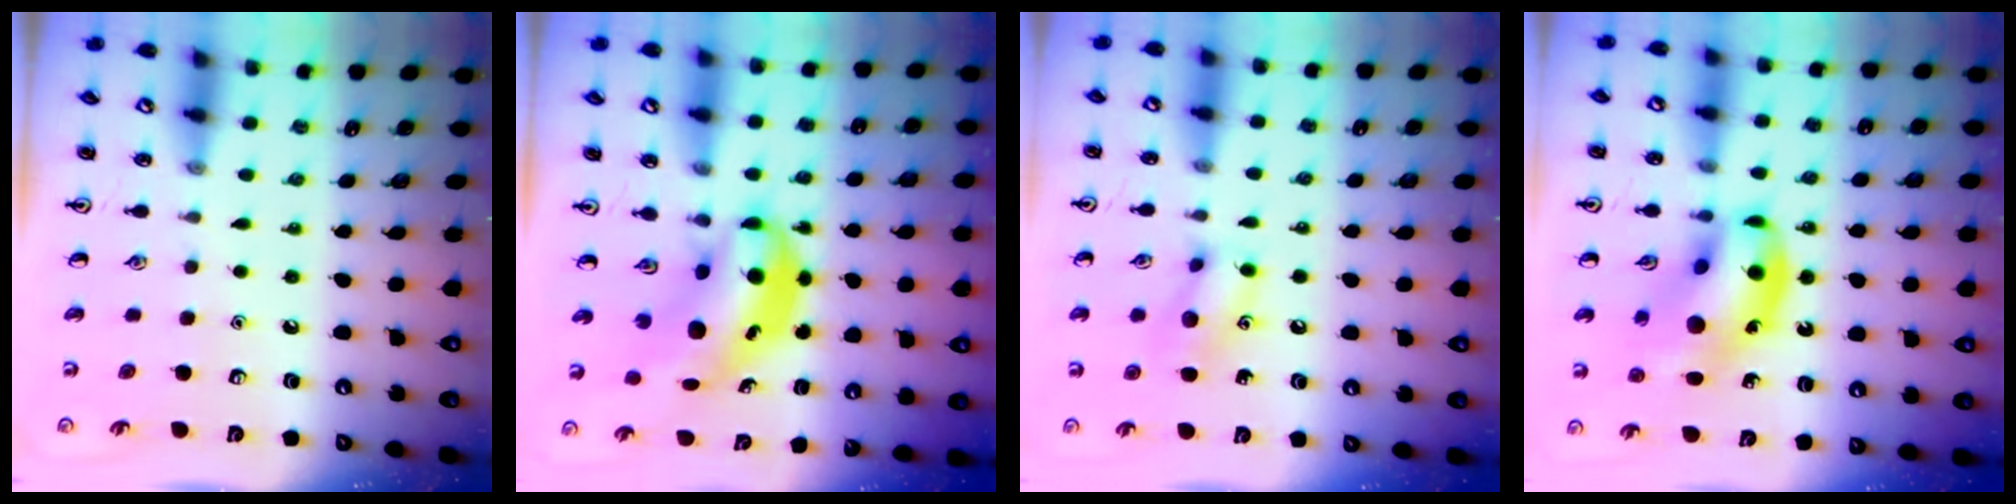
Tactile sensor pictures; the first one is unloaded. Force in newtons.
{"total": 6.3, "press": 6.1, "slide": 1.6}
{"total": 9.6, "press": 9.6, "slide": 1.1}
{"total": 16.6, "press": 16.2, "slide": 3.8}